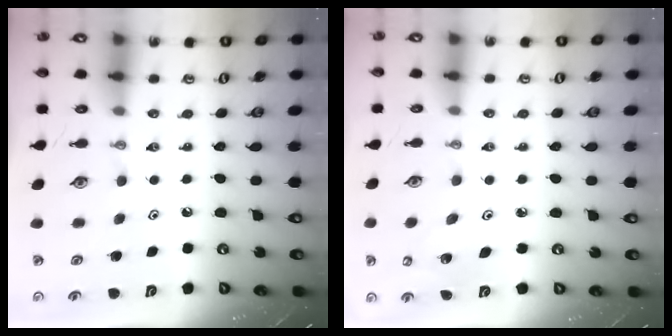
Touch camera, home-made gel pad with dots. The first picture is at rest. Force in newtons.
{"total": 3.5, "press": 3.5, "slide": 0.2}